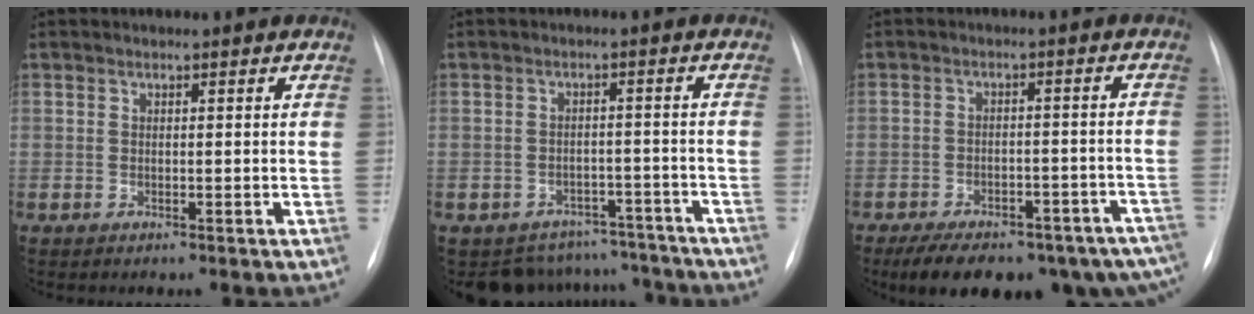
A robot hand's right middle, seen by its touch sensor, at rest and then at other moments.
{"total": 10.0, "force": [-9.0, 4.4, -0.4], "torque": [0.019, 0.032, -0.107]}
{"total": 21.4, "force": [-16.0, 8.8, 11.3], "torque": [-0.139, 0.010, -0.198]}